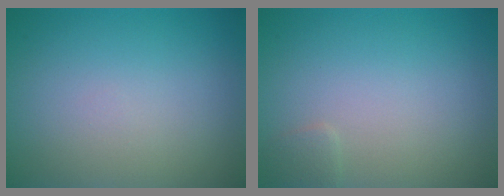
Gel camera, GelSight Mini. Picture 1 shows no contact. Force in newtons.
{"total": 0.8, "press": 0.8, "slide": 0.0}